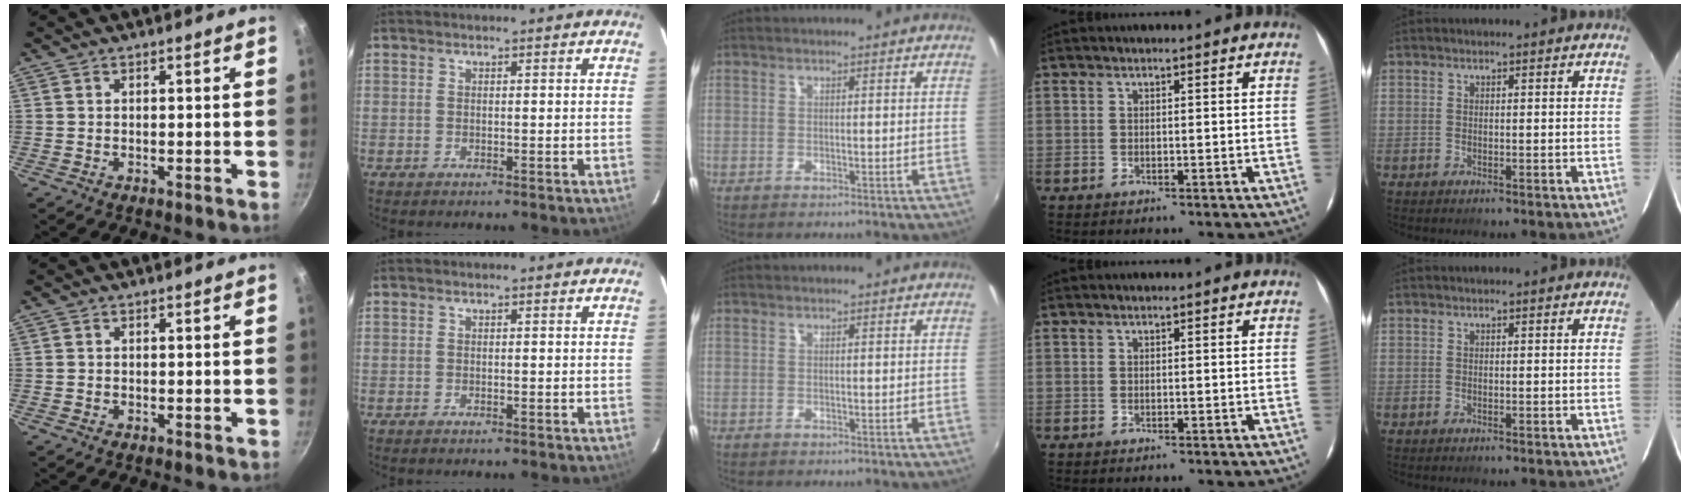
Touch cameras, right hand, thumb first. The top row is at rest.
{}